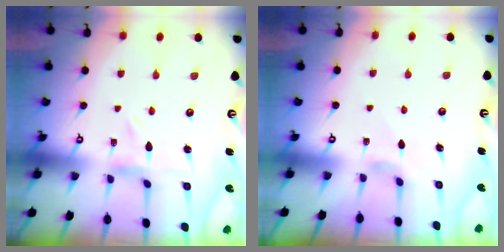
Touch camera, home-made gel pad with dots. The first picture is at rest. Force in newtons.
{"total": 0.9, "press": 0.8, "slide": 0.3}